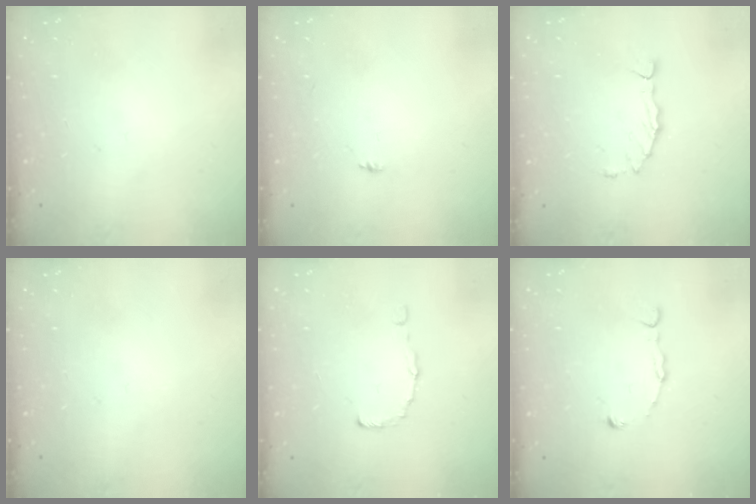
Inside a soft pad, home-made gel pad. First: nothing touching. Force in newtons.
{"total": 4.7, "press": 4.7, "slide": 0.5}
{"total": 1.6, "press": 1.6, "slide": 0.3}
{"total": 0.0}
{"total": 0.6, "press": 0.6, "slide": 0.0}
{"total": 2.8, "press": 2.8, "slide": 0.2}